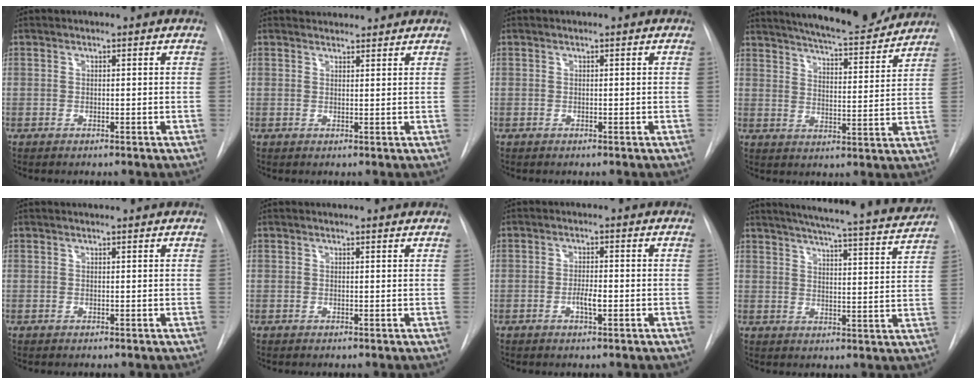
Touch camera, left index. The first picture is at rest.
{"total": 4.2, "force": [4.1, 0.7, 0.3], "torque": [-0.008, 0.022, 0.054]}
{"total": 0.0}
{"total": 16.1, "force": [14.8, 2.0, 5.8], "torque": [-0.090, -0.014, 0.203]}
{"total": 2.6, "force": [2.6, -0.1, 0.6], "torque": [-0.008, 0.012, 0.029]}
{"total": 2.0, "force": [2.0, 0.0, 0.1], "torque": [-0.009, -0.001, 0.017]}
{"total": 2.2, "force": [-0.6, 0.4, 2.0], "torque": [-0.037, 0.000, -0.011]}
{"total": 22.2, "force": [19.8, 2.0, 9.8], "torque": [-0.146, -0.048, 0.240]}